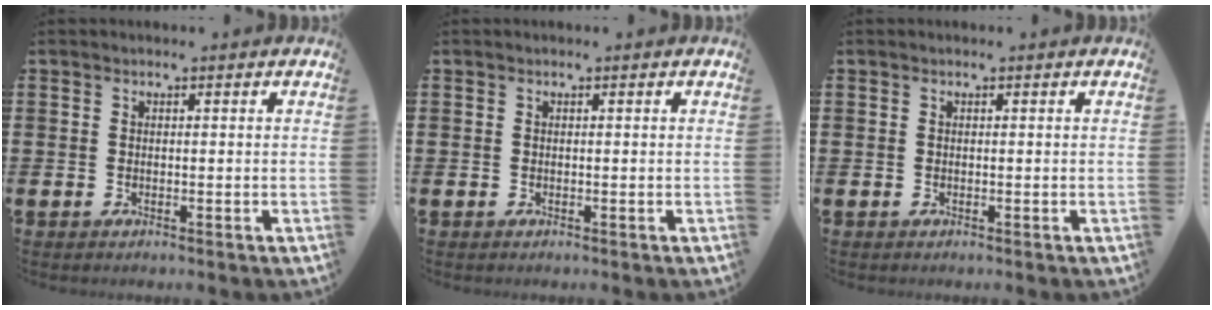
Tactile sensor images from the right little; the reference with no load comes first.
{"total": 0.0}
{"total": 0.0}